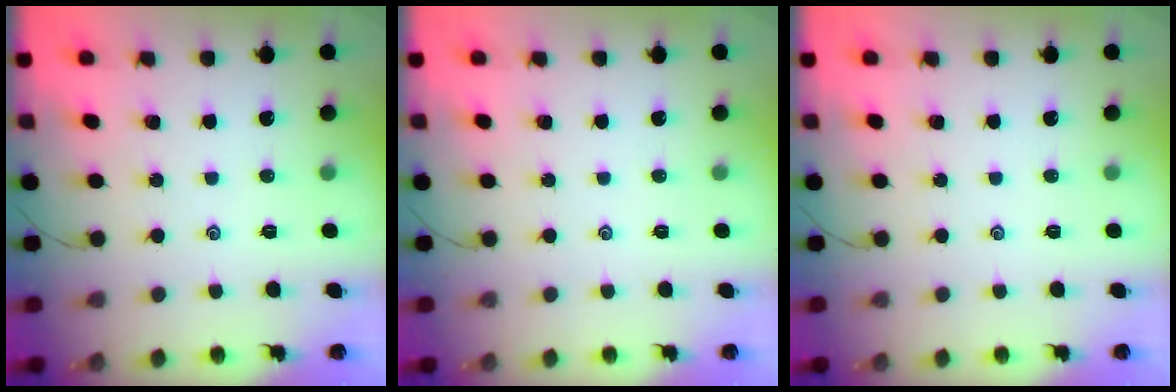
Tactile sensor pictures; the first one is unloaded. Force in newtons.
{"total": 0.0}
{"total": 0.0}